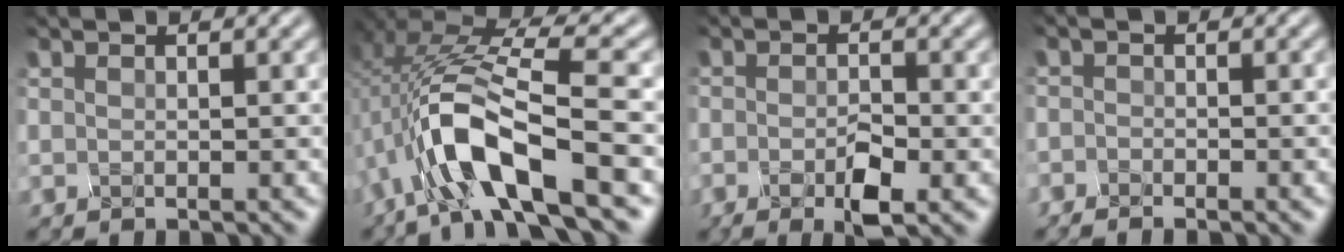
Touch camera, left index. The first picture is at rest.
{"total": 8.2, "force": [-3.2, 2.2, 7.2], "torque": [-0.168, 0.010, -0.039]}
{"total": 2.9, "force": [-2.1, 0.1, 2.0], "torque": [-0.054, -0.007, -0.013]}
{"total": 2.5, "force": [-2.4, -0.4, -0.6], "torque": [-0.003, -0.005, -0.019]}